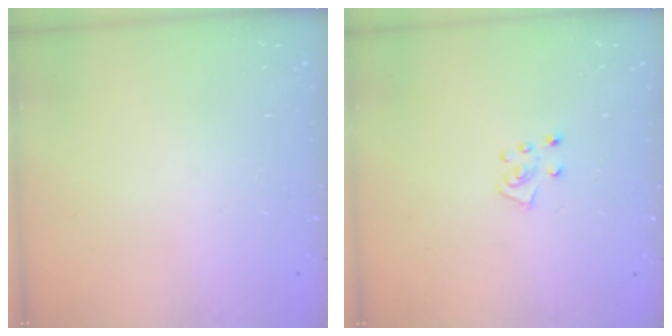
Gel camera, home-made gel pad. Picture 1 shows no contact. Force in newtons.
{"total": 4.2, "press": 4.2, "slide": 0.4}